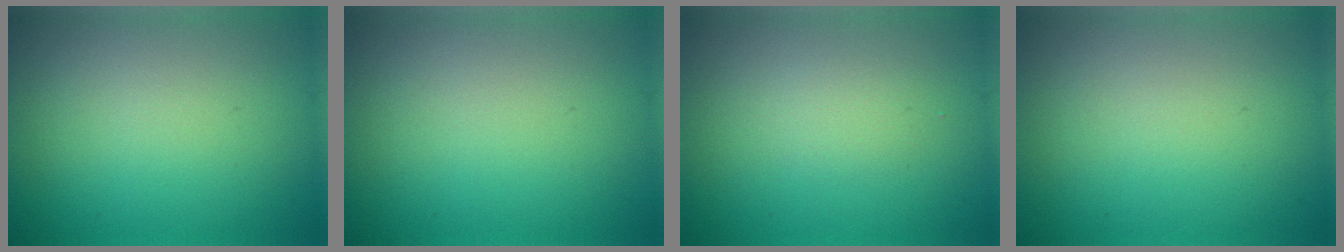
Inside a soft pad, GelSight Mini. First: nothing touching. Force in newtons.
{"total": 0.0}
{"total": 1.2, "press": 1.2, "slide": 0.0}
{"total": 0.0}